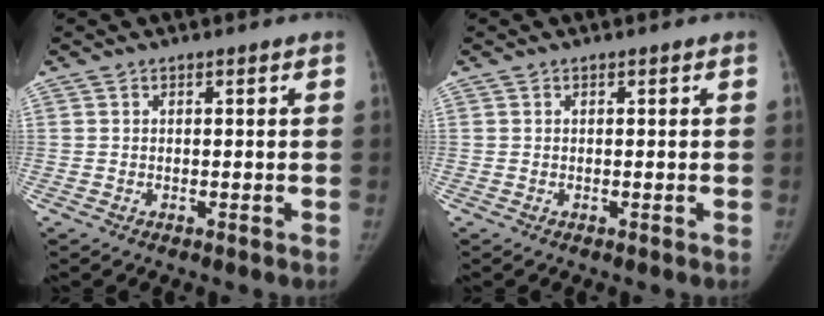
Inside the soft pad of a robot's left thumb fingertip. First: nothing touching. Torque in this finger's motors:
{"motor_torque": [0.03, 0.03, 0.00, 0.00, 0.00]}